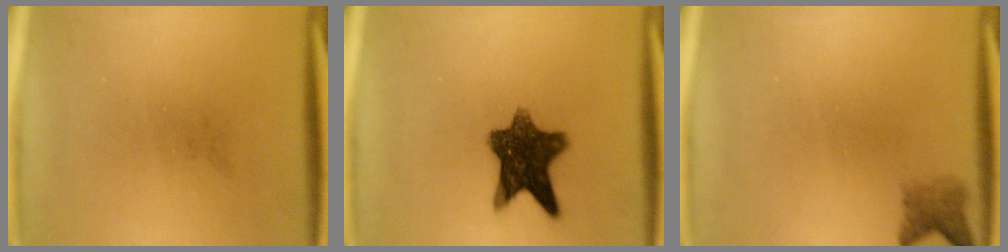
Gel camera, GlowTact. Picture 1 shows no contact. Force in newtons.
{"total": 10.2}
{"total": 2.3}